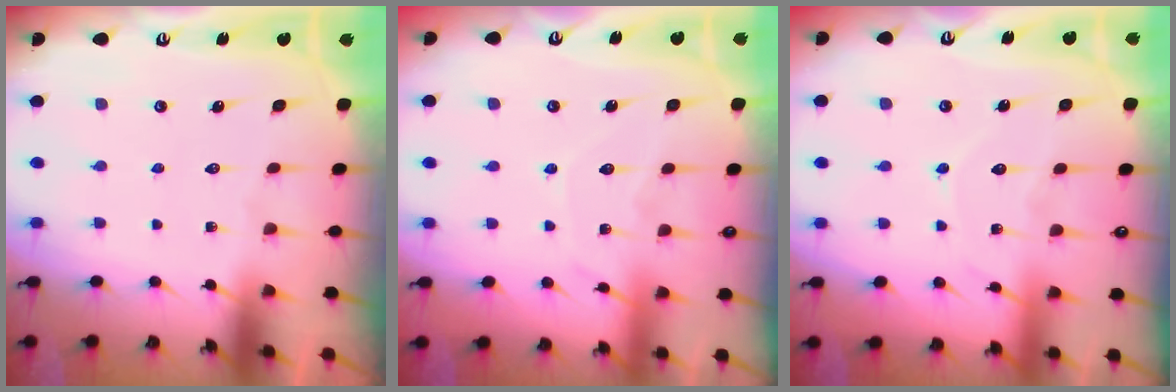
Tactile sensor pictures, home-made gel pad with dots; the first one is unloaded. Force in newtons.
{"total": 8.0, "press": 8.0, "slide": 0.5}
{"total": 7.4, "press": 7.4, "slide": 0.8}